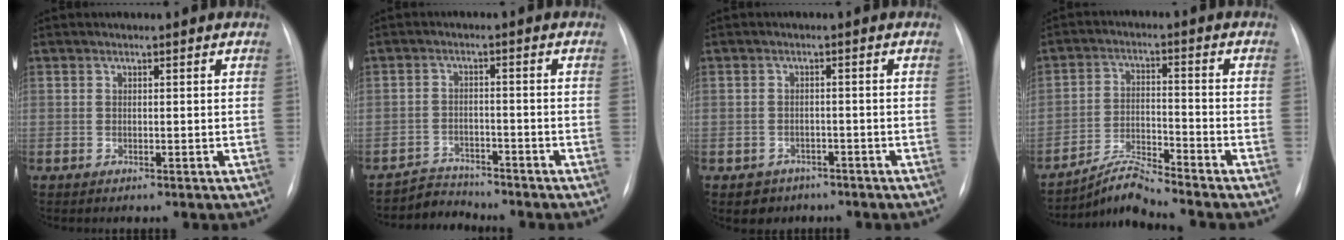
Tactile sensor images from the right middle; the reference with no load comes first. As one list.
[{"total": 4.0, "force": [-3.8, 0.6, -1.3], "torque": [0.020, -0.005, -0.062]}, {"total": 3.3, "force": [-2.1, 2.6, 0.2], "torque": [-0.008, 0.008, -0.024]}, {"total": 6.0, "force": [-5.8, -1.3, 1.2], "torque": [-0.037, -0.011, -0.105]}]